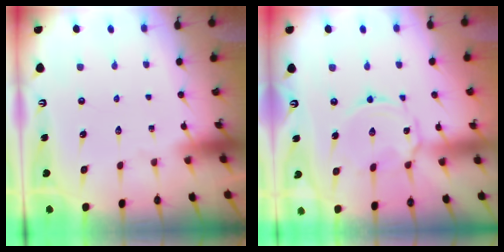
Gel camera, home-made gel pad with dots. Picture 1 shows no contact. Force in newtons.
{"total": 4.6, "press": 4.6, "slide": 0.4}